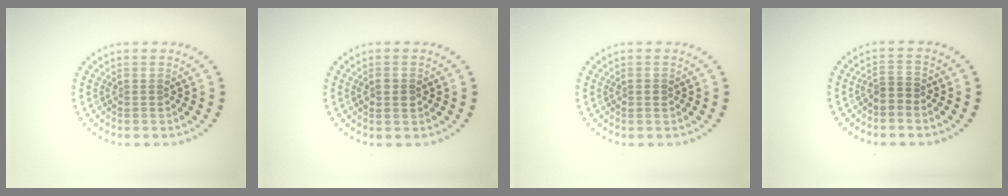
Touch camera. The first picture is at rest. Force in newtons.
{"total": 1.4, "press": 1.4, "slide": 0.1}
{"total": 1.0, "press": 0.9, "slide": 0.3}
{"total": 1.3, "press": 0.9, "slide": 0.9}